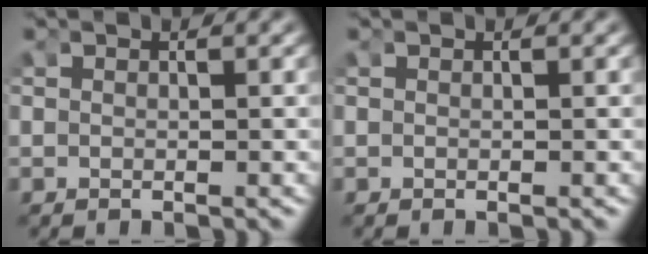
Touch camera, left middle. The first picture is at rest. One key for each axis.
{"total": 0.0}